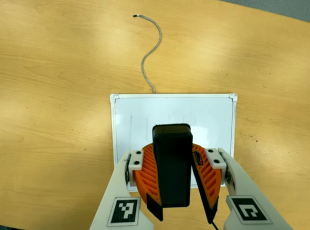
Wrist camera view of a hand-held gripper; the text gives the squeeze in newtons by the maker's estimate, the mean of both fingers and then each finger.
{"total": 10.6, "left": 10.1, "right": 11.0}